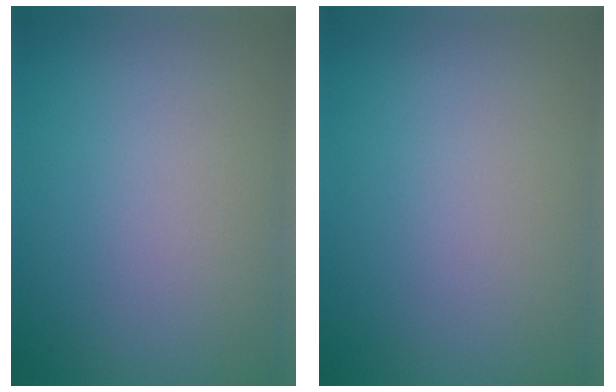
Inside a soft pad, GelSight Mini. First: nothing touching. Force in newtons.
{"total": 0.0}